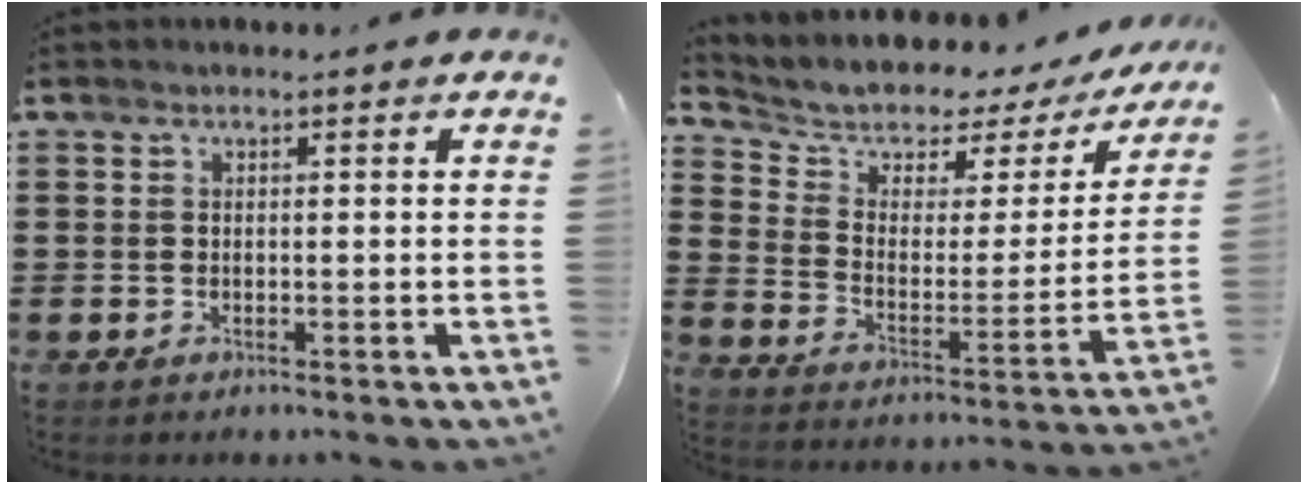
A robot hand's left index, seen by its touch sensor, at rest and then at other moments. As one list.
[{"total": 4.1, "force": [3.5, 2.1, 0.9], "torque": [-0.048, -0.032, 0.052]}]